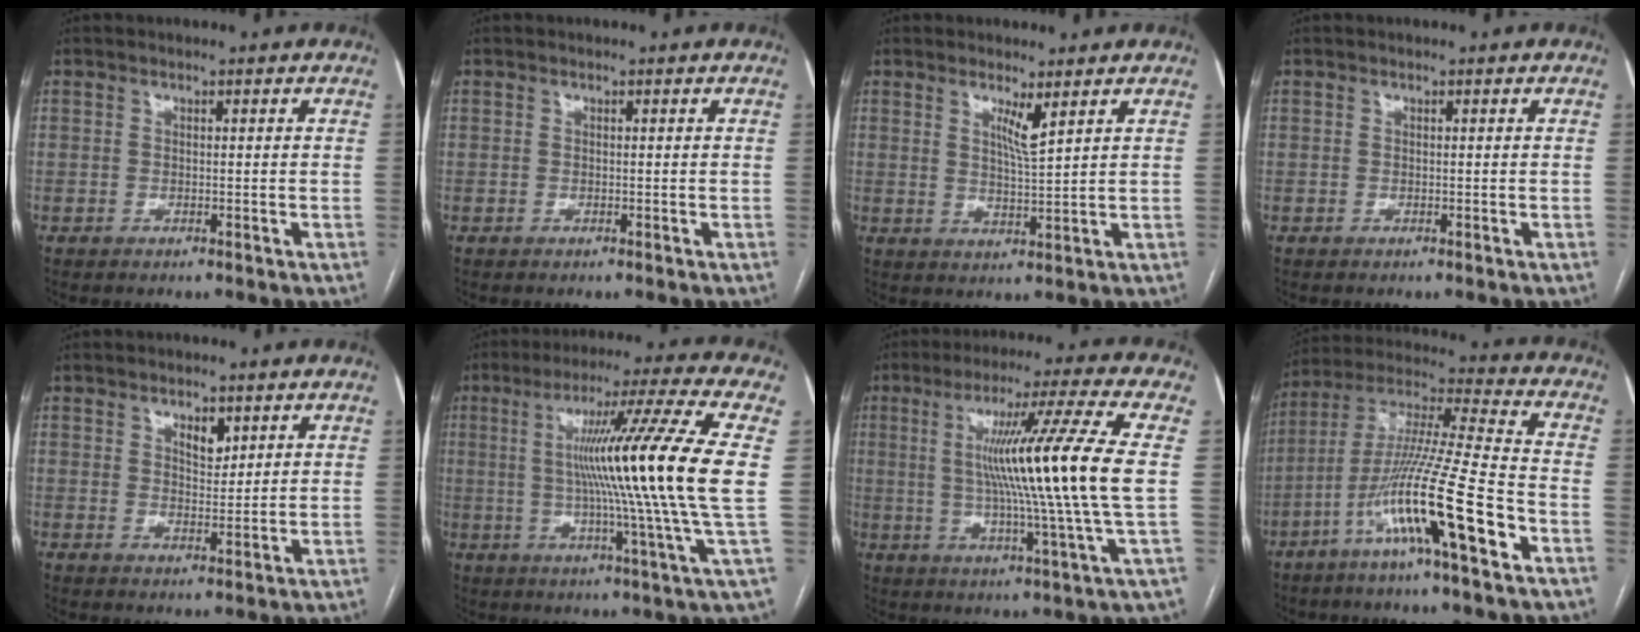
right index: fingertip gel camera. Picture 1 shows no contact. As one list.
[{"total": 0.0}, {"total": 3.4, "force": [2.0, -0.1, 2.8], "torque": [-0.052, -0.011, 0.037]}, {"total": 0.0}, {"total": 3.3, "force": [1.8, 1.7, 2.2], "torque": [-0.034, -0.001, 0.031]}, {"total": 19.3, "force": [1.7, -3.3, 19.0], "torque": [-0.291, -0.012, 0.008]}, {"total": 17.1, "force": [1.6, -3.0, 16.7], "torque": [-0.272, -0.007, 0.016]}, {"total": 16.9, "force": [-7.3, -0.4, 15.3], "torque": [-0.292, -0.009, -0.136]}]